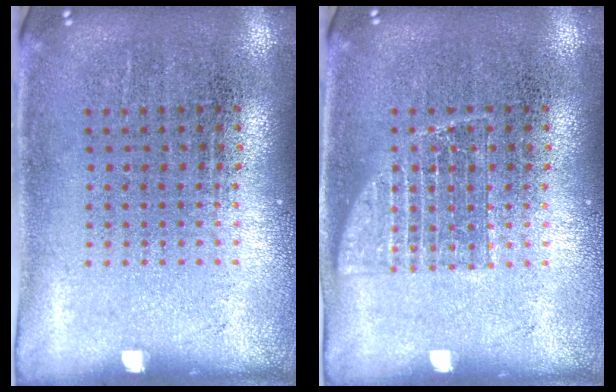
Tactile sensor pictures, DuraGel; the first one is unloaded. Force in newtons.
{"total": 1.8, "press": 1.7, "slide": 0.5}